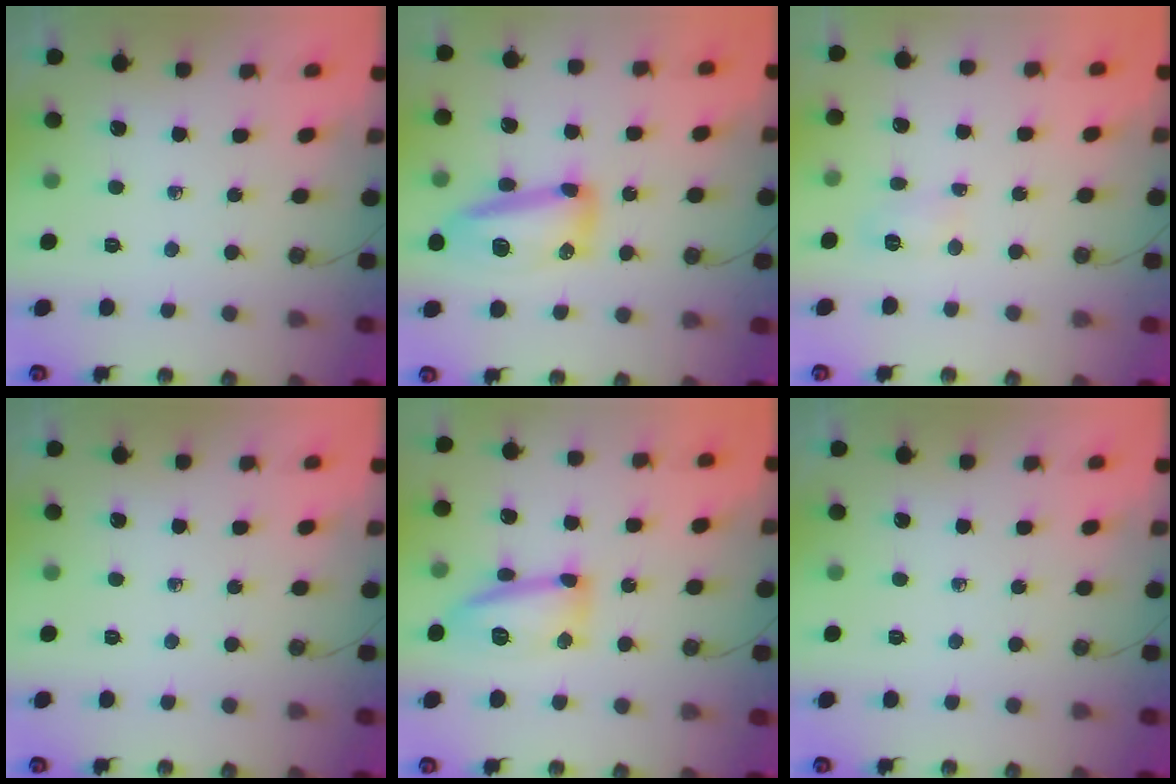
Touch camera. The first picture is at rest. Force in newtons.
{"total": 12.5, "press": 12.4, "slide": 1.3}
{"total": 3.8, "press": 3.8, "slide": 0.5}
{"total": 0.0}
{"total": 13.7, "press": 13.7, "slide": 1.1}
{"total": 0.0}